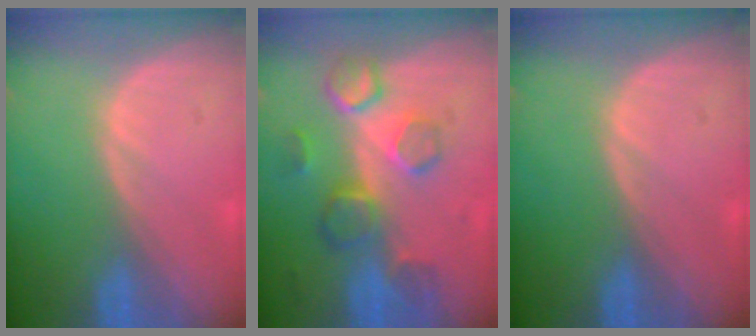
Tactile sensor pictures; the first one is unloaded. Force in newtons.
{"total": 8.4, "press": 7.6, "slide": 3.6}
{"total": 0.0}